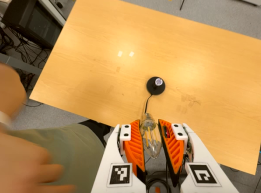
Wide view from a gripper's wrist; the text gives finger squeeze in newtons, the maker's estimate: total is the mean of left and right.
{"total": 19.0, "left": 19.8, "right": 18.3}